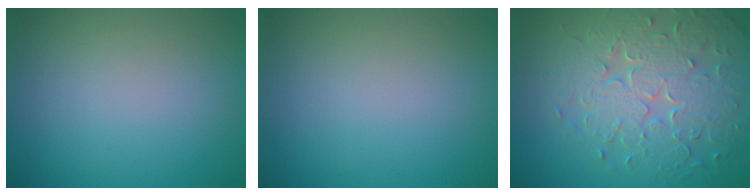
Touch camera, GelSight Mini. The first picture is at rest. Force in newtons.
{"total": 0.0}
{"total": 8.6, "press": 6.1, "slide": 6.1}